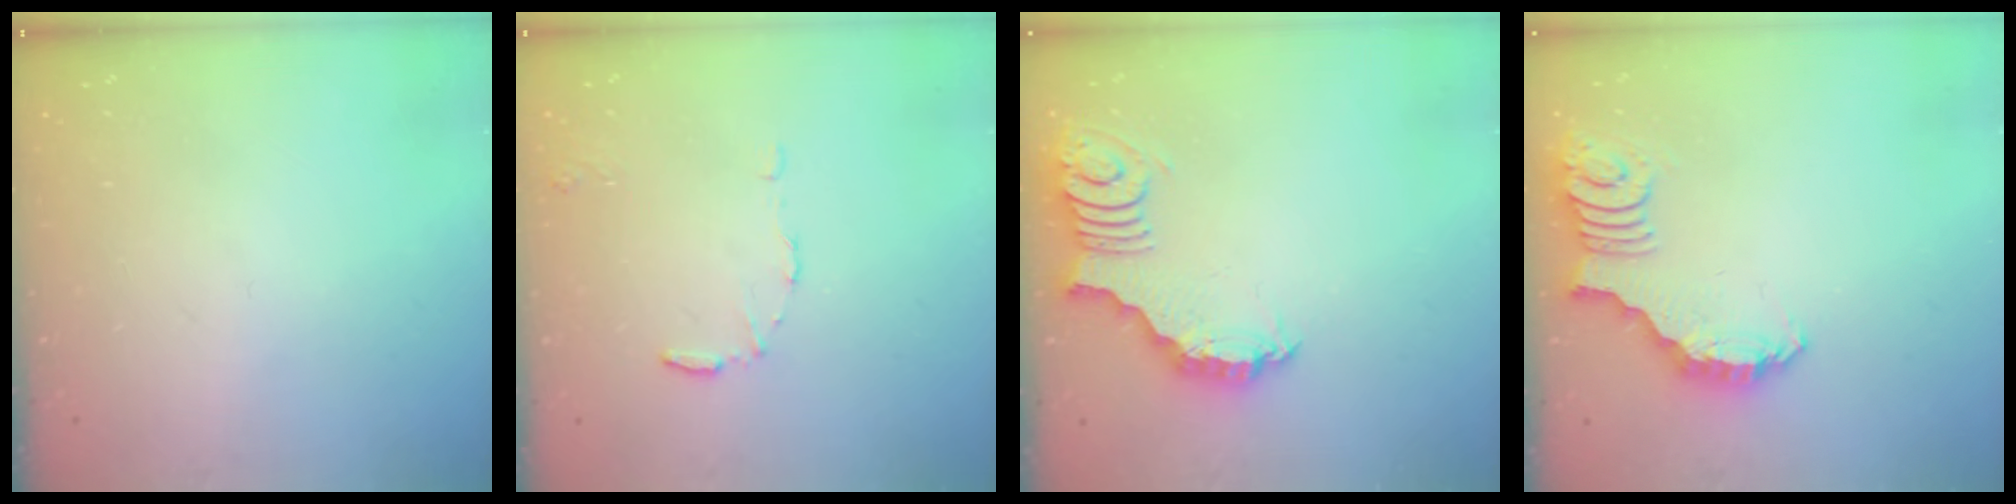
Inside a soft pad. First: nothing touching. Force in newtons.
{"total": 5.2, "press": 5.1, "slide": 0.3}
{"total": 3.2, "press": 3.2, "slide": 0.2}
{"total": 2.7, "press": 2.7, "slide": 0.5}